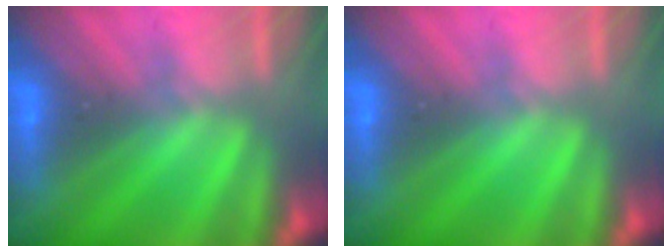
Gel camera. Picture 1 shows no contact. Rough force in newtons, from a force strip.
{"total": 0.0}